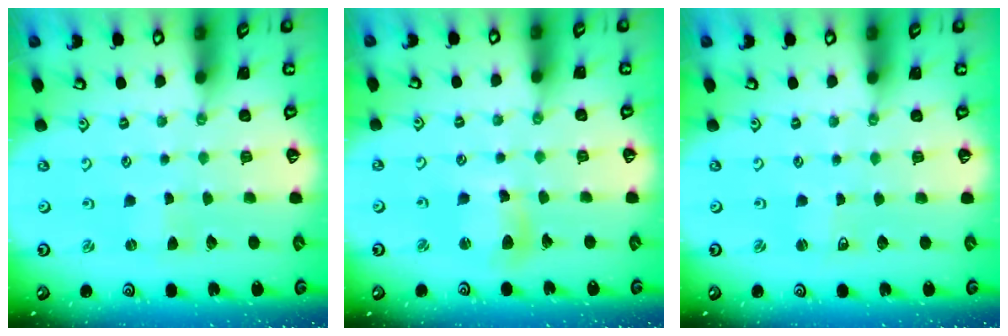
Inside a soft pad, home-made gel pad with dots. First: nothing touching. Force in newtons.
{"total": 8.4, "press": 8.3, "slide": 1.2}
{"total": 1.2, "press": 1.2, "slide": 0.0}